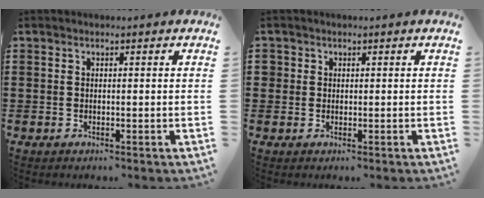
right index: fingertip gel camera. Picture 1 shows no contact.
{"total": 1.0, "force": [0.2, 1.0, 0.1], "torque": [-0.004, 0.005, 0.004]}